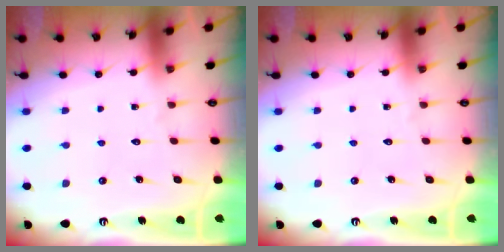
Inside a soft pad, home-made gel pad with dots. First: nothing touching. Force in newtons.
{"total": 0.0}